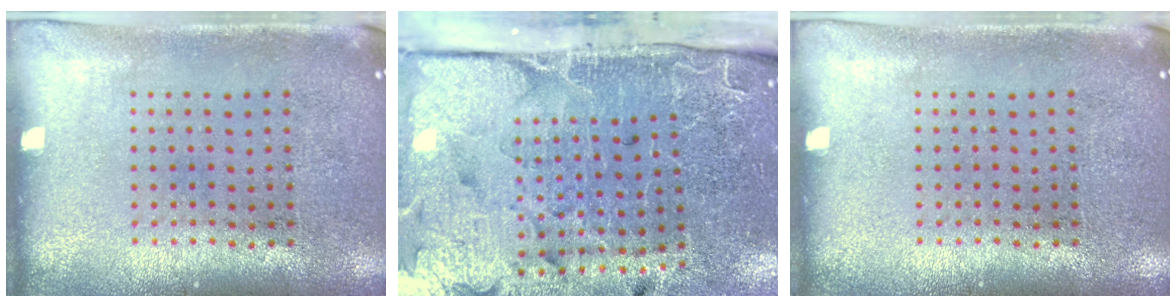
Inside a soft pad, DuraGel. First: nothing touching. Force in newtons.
{"total": 5.0, "press": 3.9, "slide": 3.1}
{"total": 0.0}